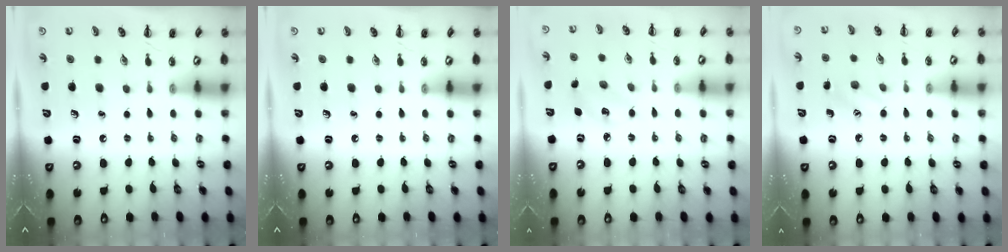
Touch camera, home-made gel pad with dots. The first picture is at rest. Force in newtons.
{"total": 0.0}
{"total": 3.5, "press": 3.5, "slide": 0.8}
{"total": 7.3, "press": 7.1, "slide": 1.8}